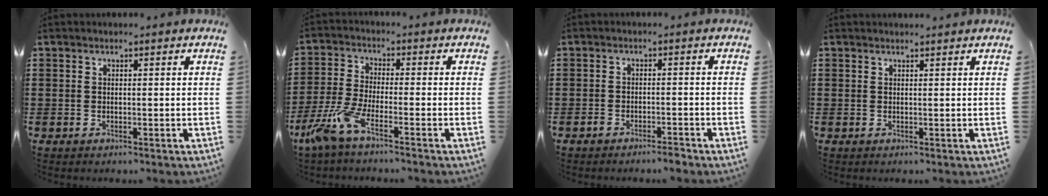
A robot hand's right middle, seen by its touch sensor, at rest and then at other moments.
{"total": 6.2, "force": [-4.2, 0.9, 4.4], "torque": [-0.121, -0.020, -0.088]}
{"total": 2.0, "force": [-1.9, 0.2, 0.5], "torque": [-0.012, 0.001, -0.038]}
{"total": 0.6, "force": [0.6, 0.0, 0.1], "torque": [0.005, -0.004, 0.010]}